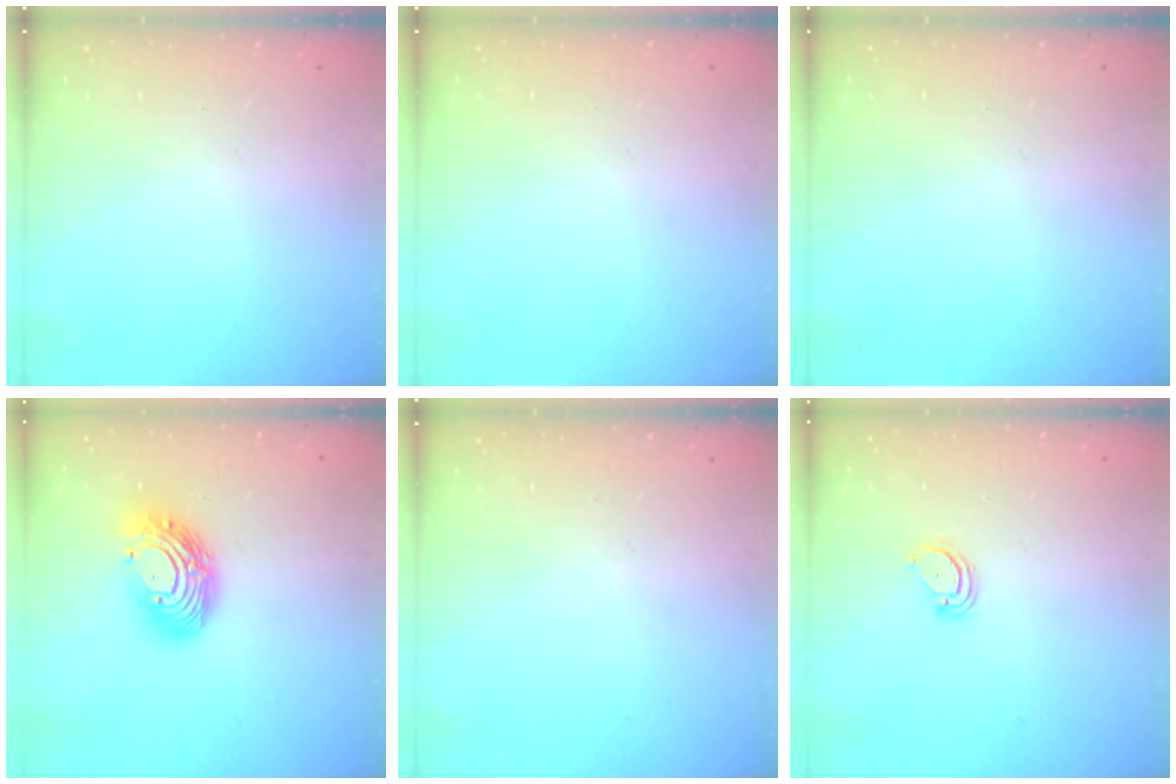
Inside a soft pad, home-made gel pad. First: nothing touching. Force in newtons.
{"total": 0.0}
{"total": 0.0}
{"total": 14.0, "press": 14.0, "slide": 1.1}
{"total": 0.0}
{"total": 3.0, "press": 3.0, "slide": 0.2}